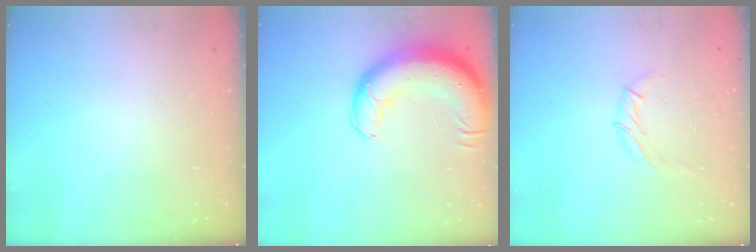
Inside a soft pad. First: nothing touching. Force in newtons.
{"total": 16.9, "press": 16.5, "slide": 3.9}
{"total": 6.0, "press": 6.0, "slide": 0.4}